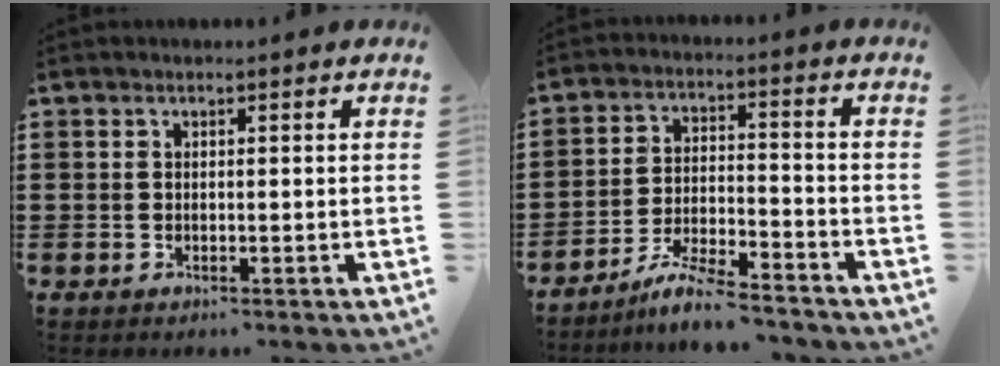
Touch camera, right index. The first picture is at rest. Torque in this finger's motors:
{"motor_torque": [-0.07, 0.09, 0.32, 0.07]}